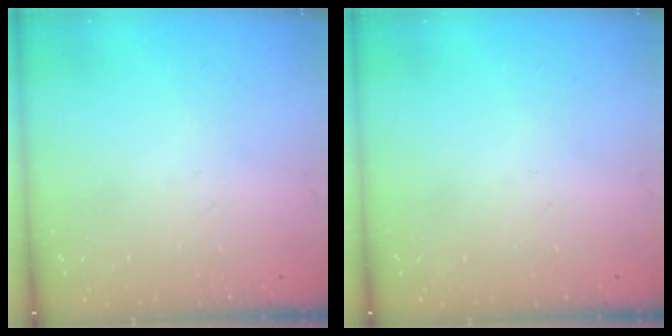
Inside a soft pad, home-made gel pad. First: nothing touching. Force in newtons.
{"total": 0.0}